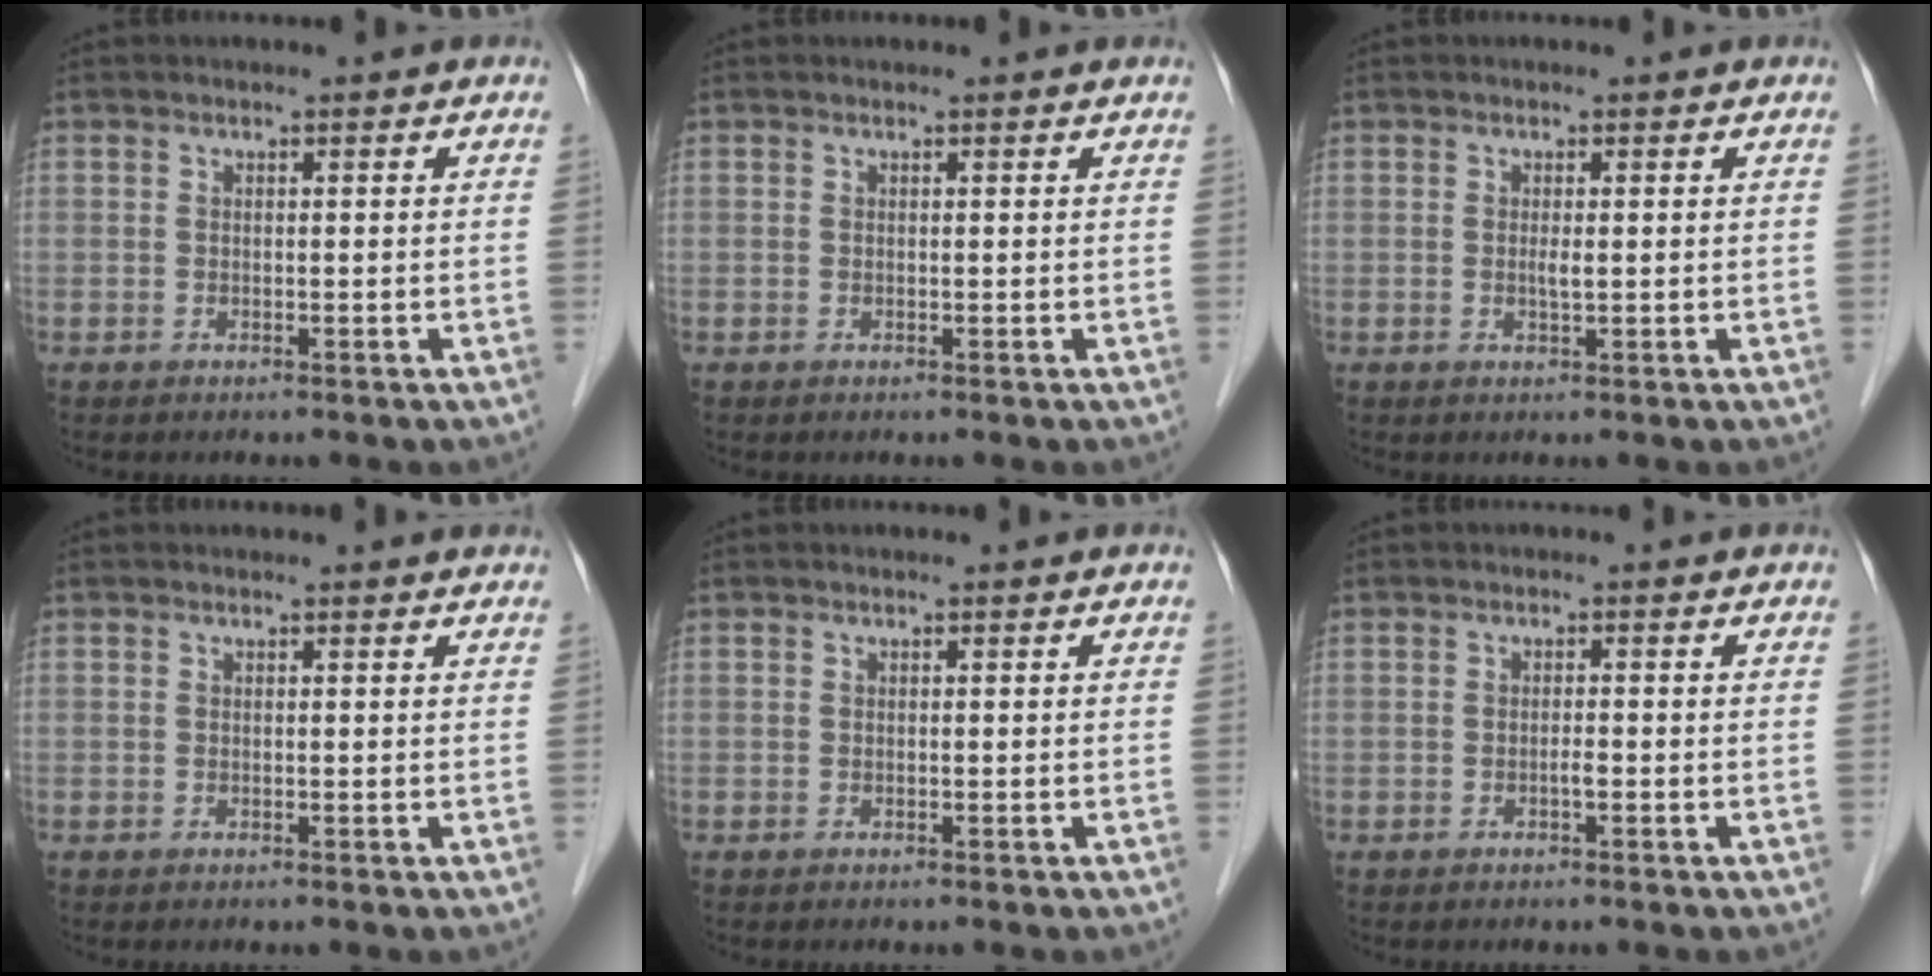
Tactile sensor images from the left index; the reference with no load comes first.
{"total": 0.7, "force": [0.6, 0.1, 0.1], "torque": [-0.006, 0.004, 0.006]}
{"total": 1.1, "force": [0.1, 0.1, 1.1], "torque": [-0.024, -0.002, 0.002]}
{"total": 1.6, "force": [1.6, 0.2, 0.2], "torque": [-0.015, 0.007, 0.012]}
{"total": 0.0}
{"total": 0.8, "force": [-0.4, 0.1, 0.7], "torque": [-0.014, 0.001, -0.007]}